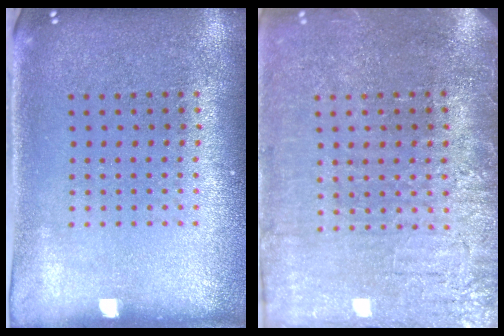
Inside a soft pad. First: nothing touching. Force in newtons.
{"total": 3.9, "press": 3.6, "slide": 1.5}